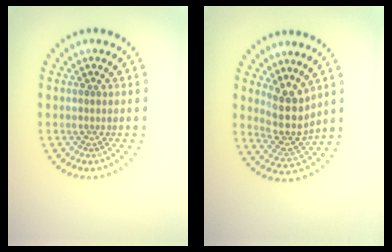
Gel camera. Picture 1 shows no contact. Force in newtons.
{"total": 4.0, "press": 3.4, "slide": 2.2}